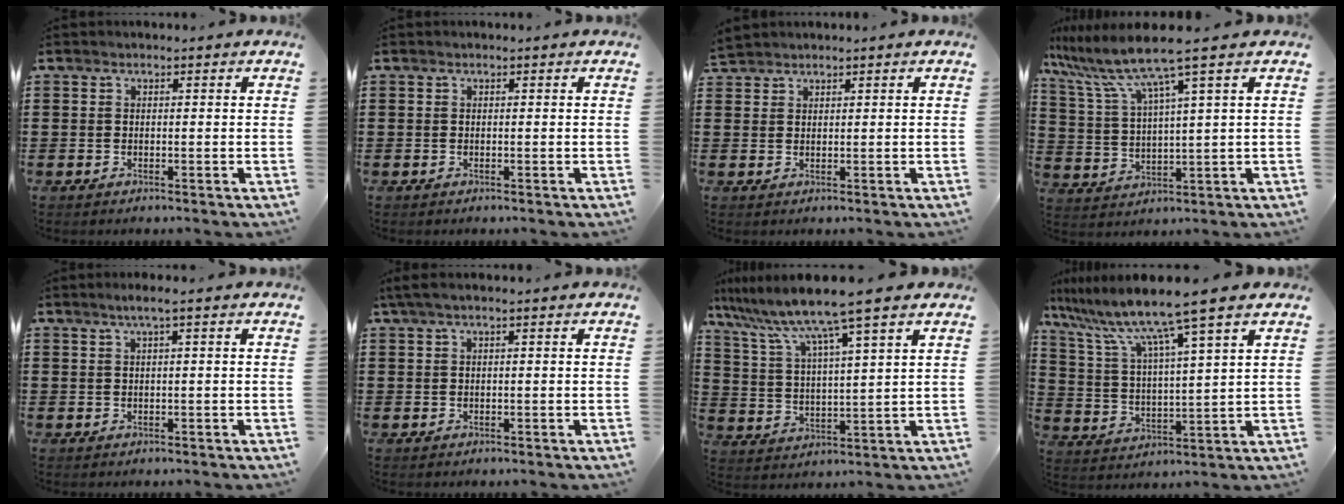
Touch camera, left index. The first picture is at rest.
{"total": 0.0}
{"total": 1.5, "force": [1.5, 0.1, 0.0], "torque": [-0.003, 0.001, 0.029]}
{"total": 8.0, "force": [5.7, -0.5, 5.6], "torque": [-0.138, -0.033, 0.091]}
{"total": 1.5, "force": [0.5, -0.1, 1.4], "torque": [-0.026, -0.001, 0.008]}
{"total": 1.3, "force": [0.3, 0.0, 1.3], "torque": [-0.022, -0.003, 0.006]}
{"total": 9.0, "force": [7.5, -0.8, 4.9], "torque": [-0.126, -0.045, 0.119]}
{"total": 9.8, "force": [8.0, -0.9, 5.6], "torque": [-0.142, -0.047, 0.125]}